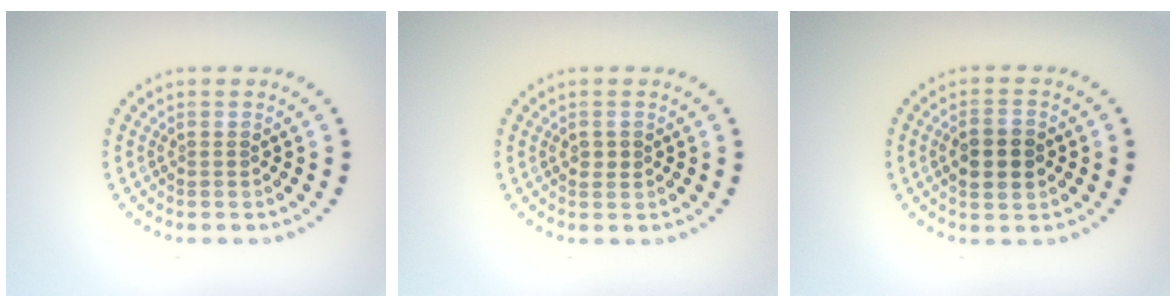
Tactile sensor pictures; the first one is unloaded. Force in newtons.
{"total": 1.1, "press": 1.1, "slide": 0.1}
{"total": 3.7, "press": 3.7, "slide": 0.1}